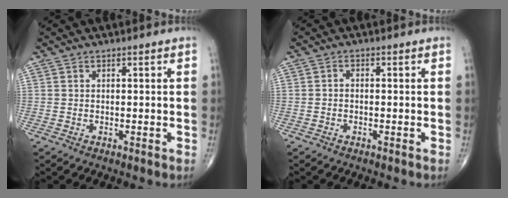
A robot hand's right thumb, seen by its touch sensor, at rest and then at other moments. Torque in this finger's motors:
{"motor_torque": [-0.20, 0.17, -0.07, 0.12, 0.06]}